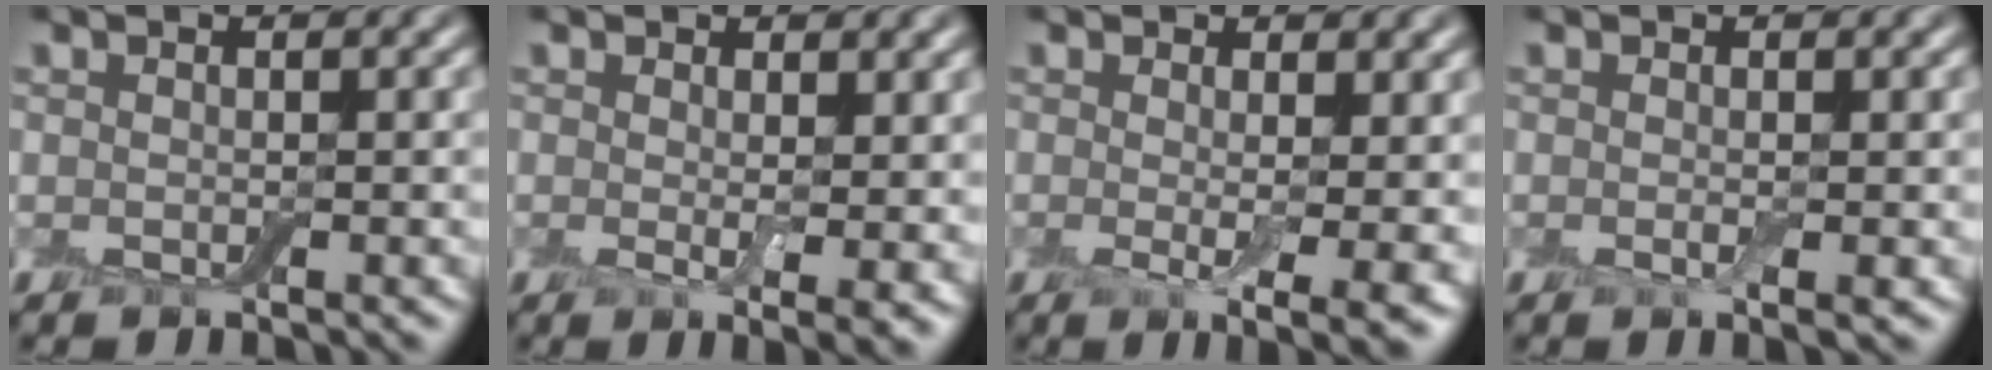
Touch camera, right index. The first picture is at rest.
{"total": 2.8, "force": [0.5, 0.6, 2.7], "torque": [-0.038, -0.016, 0.011]}
{"total": 4.5, "force": [0.0, 1.0, 4.4], "torque": [-0.066, -0.017, 0.003]}
{"total": 1.2, "force": [-0.1, 0.1, 1.1], "torque": [-0.021, -0.006, -0.004]}